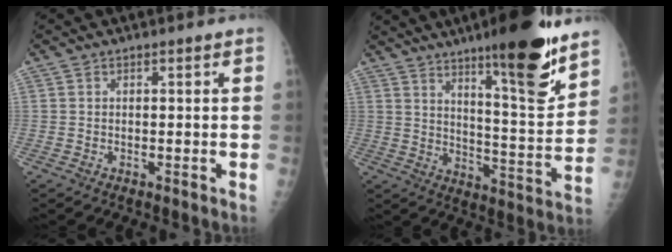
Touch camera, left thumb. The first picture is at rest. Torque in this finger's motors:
{"motor_torque": [4.35, 0.66, 1.42, -1.21, 0.36]}